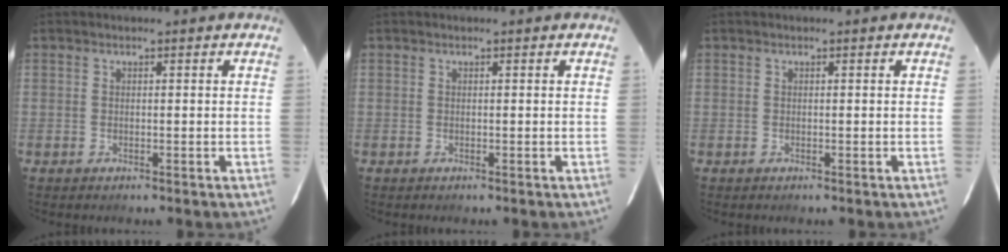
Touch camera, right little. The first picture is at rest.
{"total": 0.0}
{"total": 0.0}